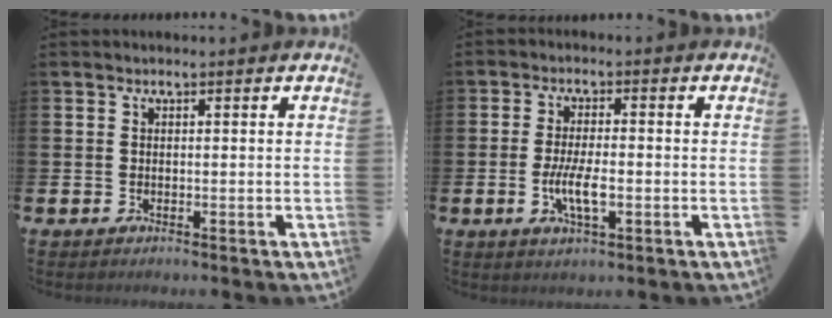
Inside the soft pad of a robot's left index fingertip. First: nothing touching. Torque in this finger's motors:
{"motor_torque": [0.29, 0.13, 0.22, 0.21]}